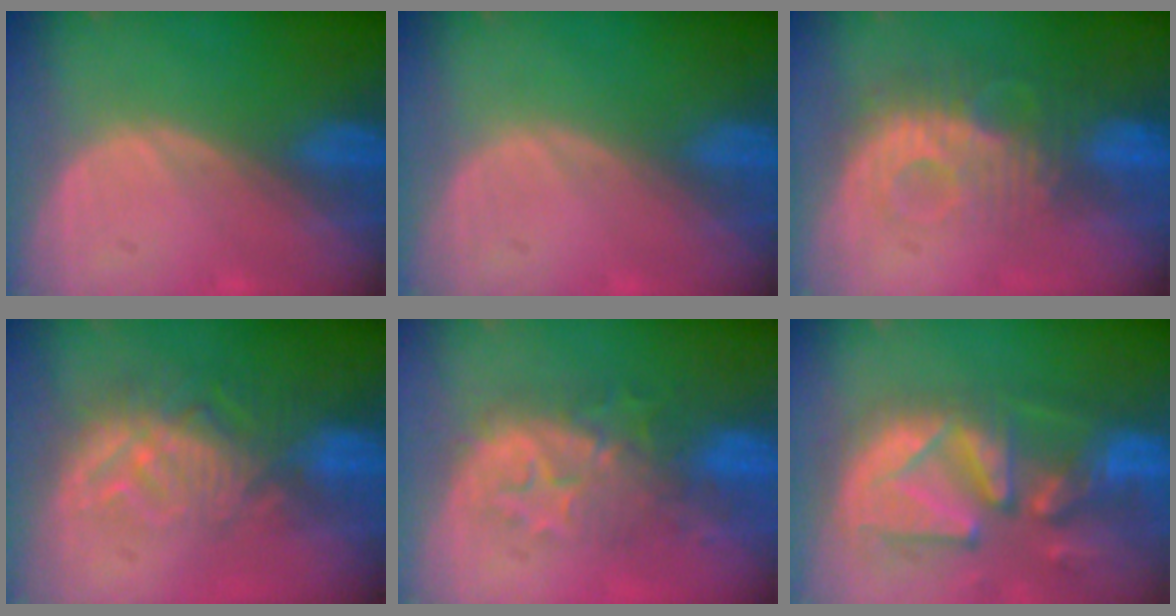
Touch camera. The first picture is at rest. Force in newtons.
{"total": 0.0}
{"total": 9.2, "press": 8.1, "slide": 4.4}
{"total": 9.3, "press": 8.1, "slide": 4.5}
{"total": 8.4, "press": 8.3, "slide": 1.4}
{"total": 13.0, "press": 11.3, "slide": 6.5}